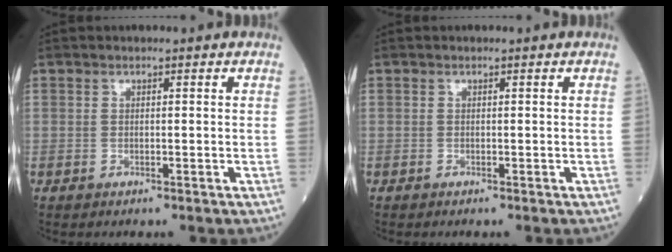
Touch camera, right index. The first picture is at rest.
{"total": 0.0}